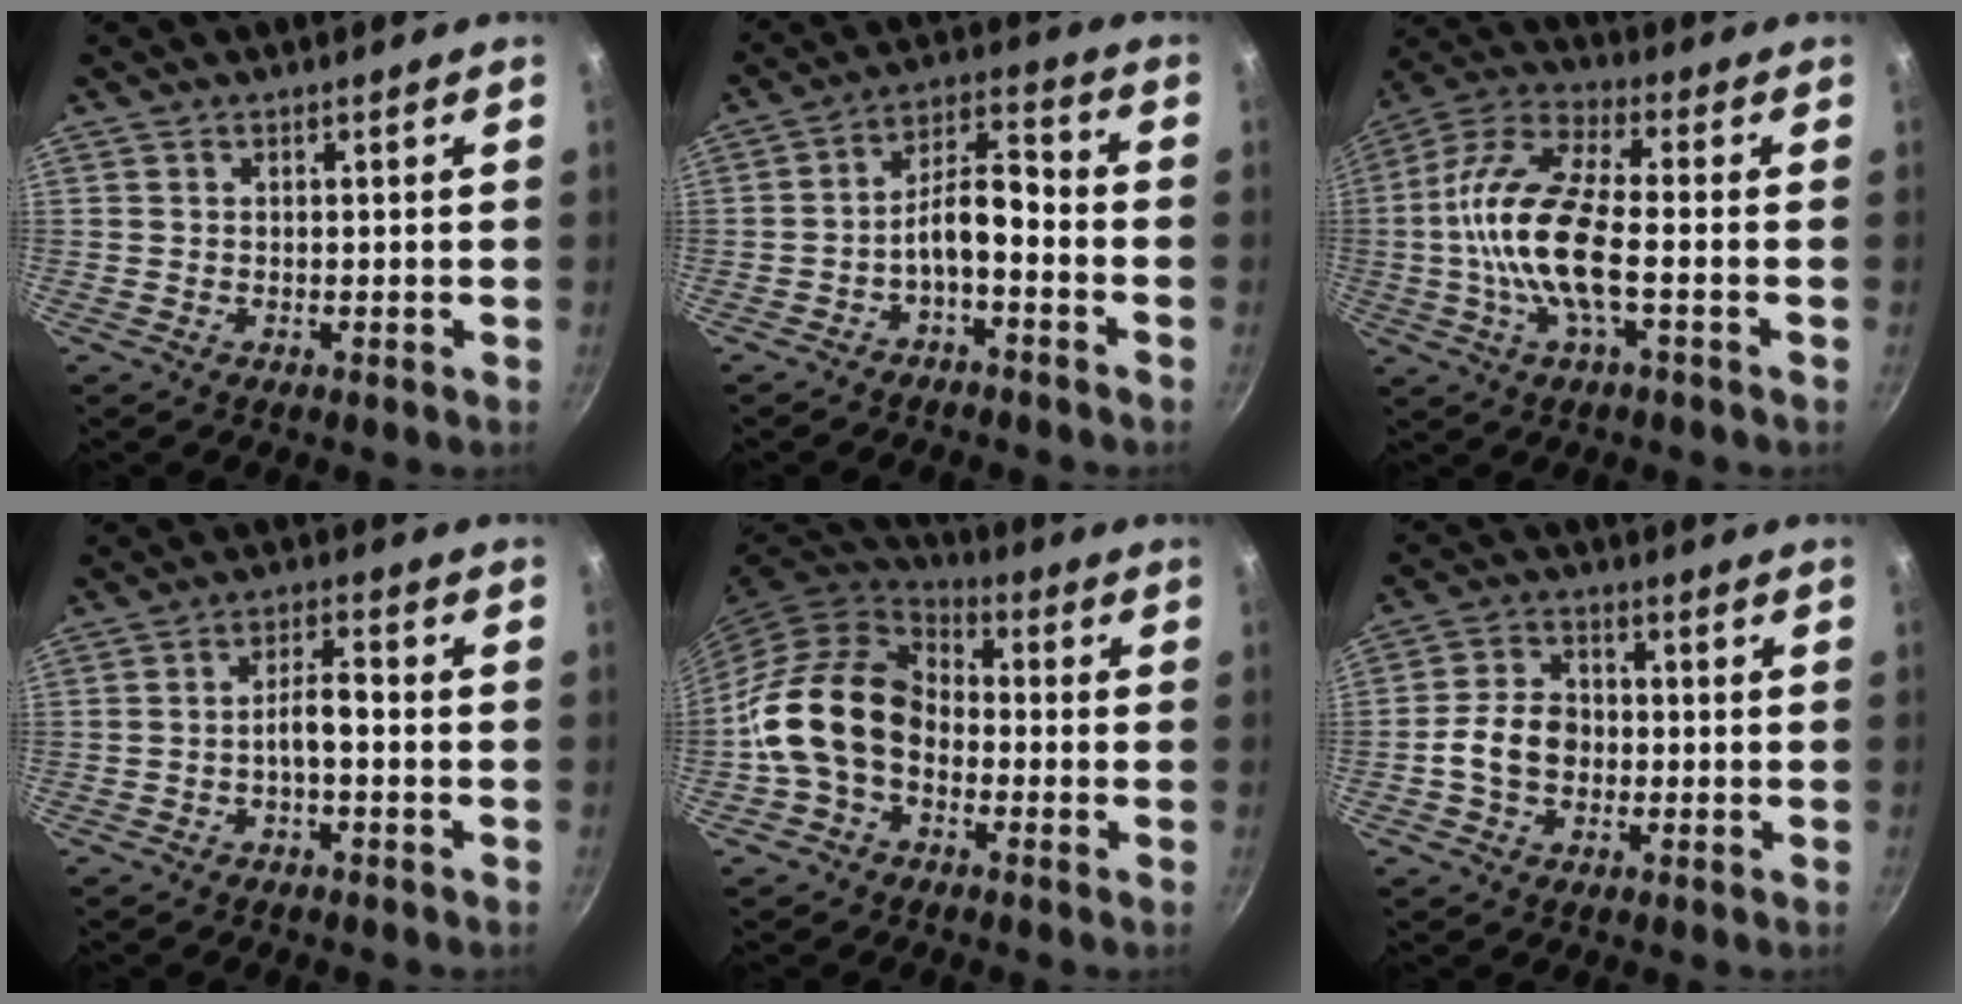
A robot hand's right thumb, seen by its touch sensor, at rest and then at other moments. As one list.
[{"total": 7.9, "force": [-3.6, 3.2, 6.2], "torque": [-0.109, 0.057, -0.064]}, {"total": 15.5, "force": [-2.2, 5.3, 14.4], "torque": [-0.288, 0.033, -0.060]}, {"total": 4.3, "force": [-1.6, 1.4, 3.7], "torque": [-0.065, 0.030, -0.030]}, {"total": 15.2, "force": [-2.9, 11.1, 10.0], "torque": [-0.152, 0.038, -0.073]}, {"total": 7.9, "force": [-1.5, 6.0, 4.9], "torque": [-0.070, 0.025, -0.036]}]